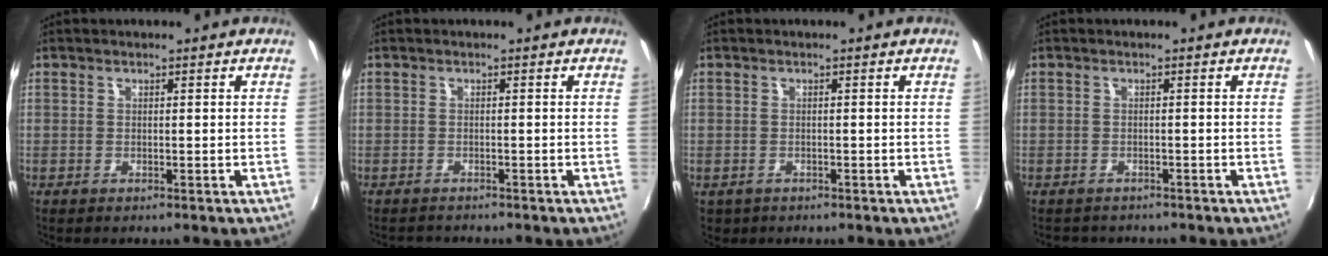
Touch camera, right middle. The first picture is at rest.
{"total": 2.0, "force": [-1.9, 0.5, 0.1], "torque": [-0.011, -0.004, -0.034]}
{"total": 1.9, "force": [-0.8, 1.6, 0.7], "torque": [-0.019, -0.003, -0.009]}
{"total": 3.0, "force": [-2.6, 1.2, 0.6], "torque": [-0.019, -0.013, -0.037]}